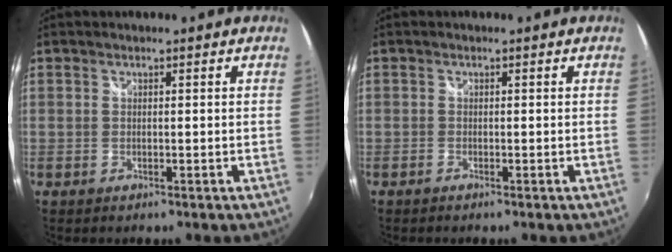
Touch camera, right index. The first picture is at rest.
{"total": 0.5, "force": [-0.5, 0.1, 0.1], "torque": [-0.002, -0.001, -0.011]}